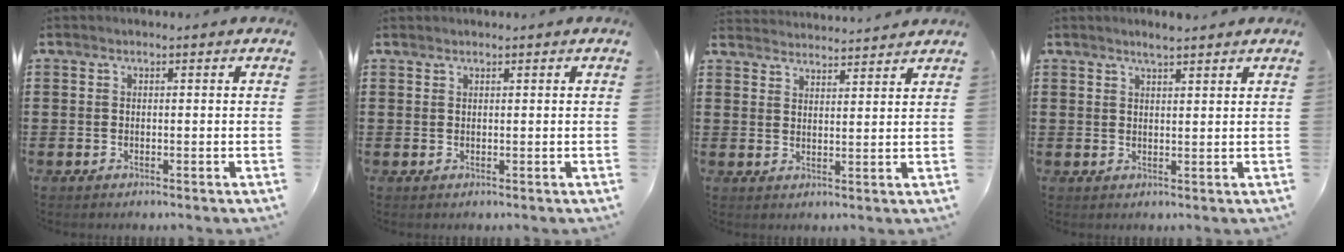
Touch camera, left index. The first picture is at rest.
{"total": 0.6, "force": [0.6, 0.1, 0.1], "torque": [-0.003, -0.001, 0.012]}
{"total": 3.2, "force": [3.2, -0.3, -0.4], "torque": [-0.003, -0.018, 0.058]}
{"total": 2.5, "force": [2.2, 0.1, 1.1], "torque": [-0.023, 0.000, 0.041]}